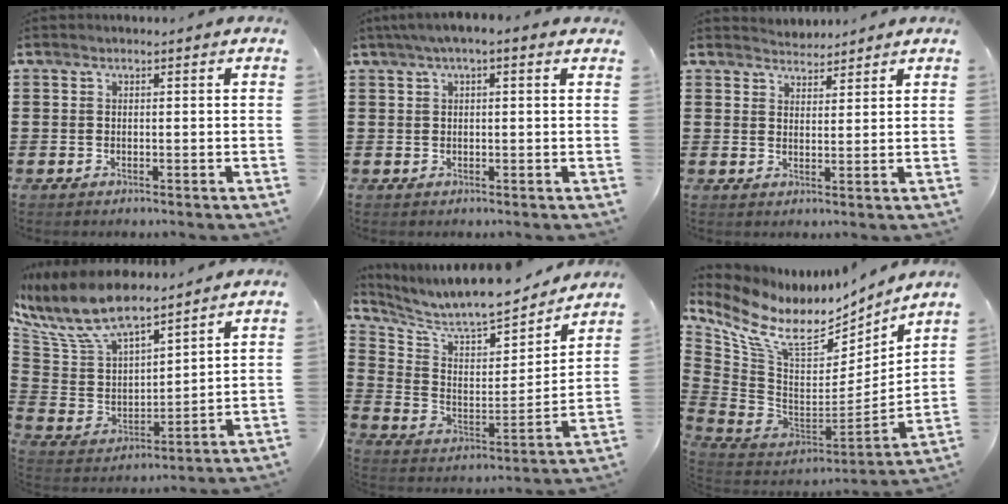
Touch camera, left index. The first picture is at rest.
{"total": 2.1, "force": [0.8, 0.5, 1.8], "torque": [-0.034, 0.004, 0.014]}
{"total": 2.8, "force": [2.8, 0.4, -0.3], "torque": [-0.002, -0.006, 0.052]}
{"total": 10.6, "force": [8.6, 3.2, 5.4], "torque": [-0.146, -0.041, 0.150]}
{"total": 8.1, "force": [7.8, 1.0, 2.0], "torque": [-0.081, -0.063, 0.130]}
{"total": 12.8, "force": [8.3, 6.1, 7.7], "torque": [-0.190, -0.060, 0.143]}